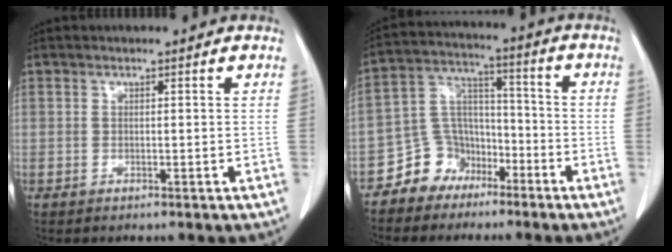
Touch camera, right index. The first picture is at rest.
{"total": 8.5, "force": [-5.7, 6.3, 1.0], "torque": [-0.017, 0.041, -0.099]}